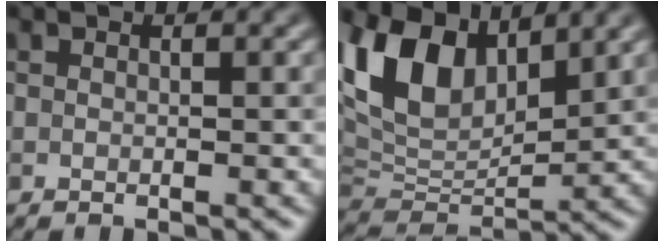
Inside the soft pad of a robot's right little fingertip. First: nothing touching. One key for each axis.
{"total": 10.4, "fx": 5.1, "fy": 5.9, "fz": 6.9, "tx": -0.152, "ty": 0.012, "tz": 0.094}